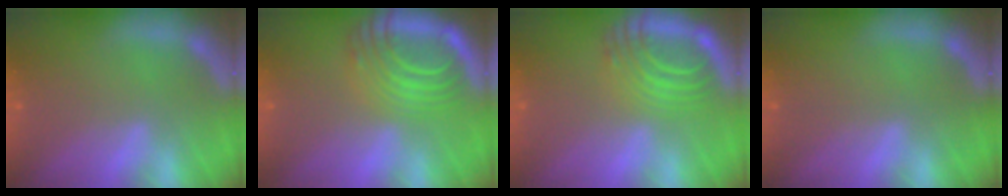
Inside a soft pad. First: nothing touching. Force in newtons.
{"total": 9.0}
{"total": 7.1}
{"total": 0.0}